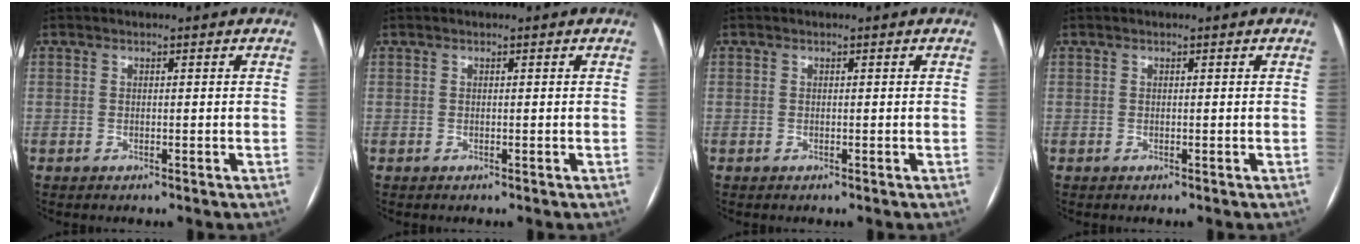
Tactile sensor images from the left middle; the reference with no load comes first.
{"total": 0.0}
{"total": 0.0}
{"total": 0.0}